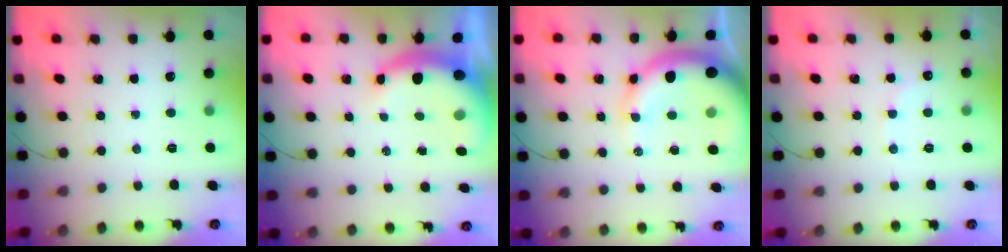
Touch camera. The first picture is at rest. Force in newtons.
{"total": 8.2, "press": 8.0, "slide": 1.8}
{"total": 14.2, "press": 13.9, "slide": 3.0}
{"total": 6.8, "press": 6.7, "slide": 1.3}